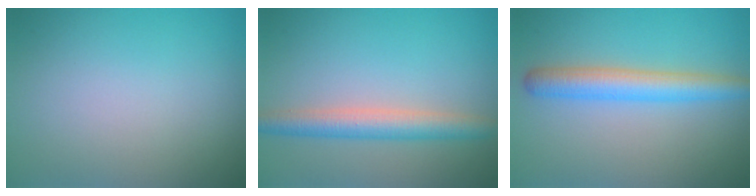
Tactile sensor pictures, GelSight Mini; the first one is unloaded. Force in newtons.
{"total": 3.8, "press": 3.8, "slide": 0.1}
{"total": 4.3, "press": 4.3, "slide": 0.1}